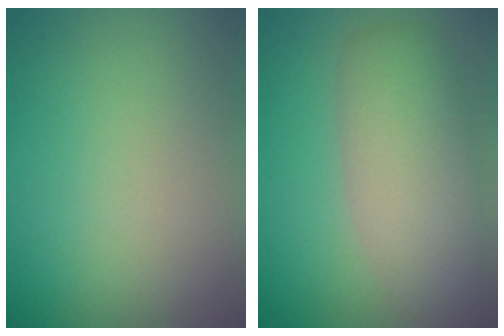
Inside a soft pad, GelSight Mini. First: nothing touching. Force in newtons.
{"total": 5.6, "press": 5.6, "slide": 0.3}